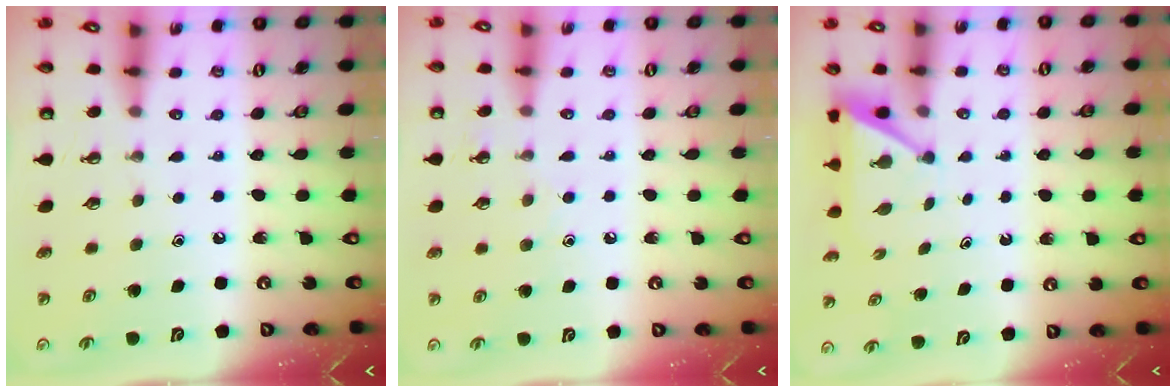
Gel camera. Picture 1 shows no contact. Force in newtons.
{"total": 4.4, "press": 4.4, "slide": 0.5}
{"total": 4.8, "press": 4.8, "slide": 0.3}